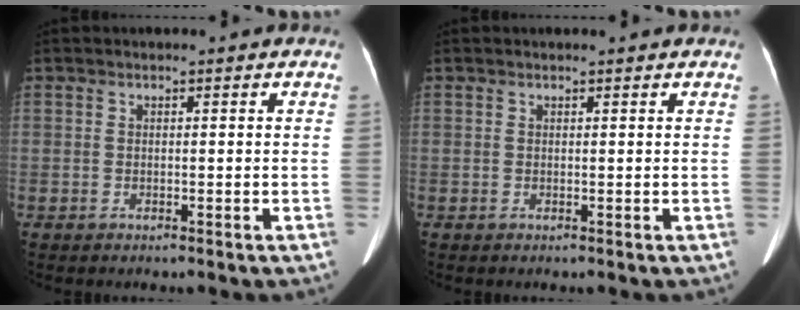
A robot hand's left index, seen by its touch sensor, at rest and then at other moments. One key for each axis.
{"total": 1.2, "fx": 1.1, "fy": 0.0, "fz": 0.3, "tx": -0.009, "ty": 0.006, "tz": 0.015}